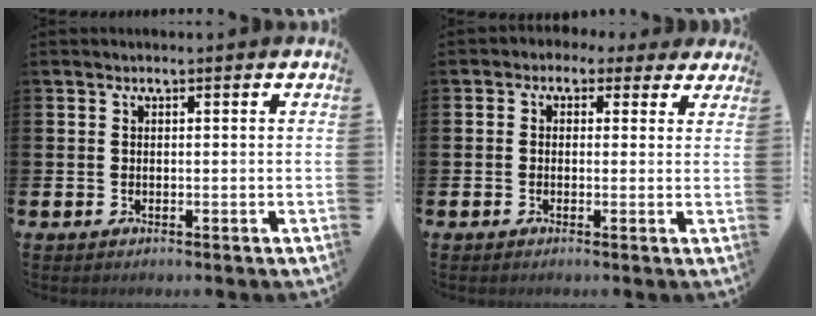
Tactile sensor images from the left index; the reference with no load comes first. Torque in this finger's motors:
{"motor_torque": [1.01, -1.12, 0.13, 0.10]}